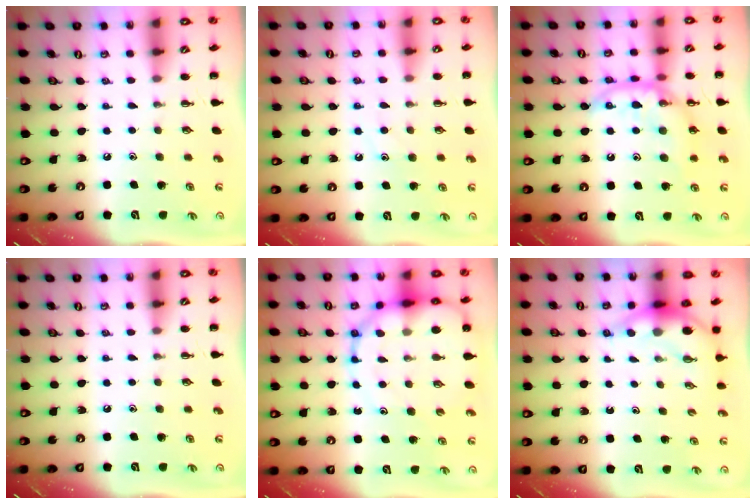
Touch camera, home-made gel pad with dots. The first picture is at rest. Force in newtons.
{"total": 7.7, "press": 7.6, "slide": 1.1}
{"total": 15.5, "press": 15.4, "slide": 1.2}
{"total": 0.0}
{"total": 15.1, "press": 14.6, "slide": 3.9}
{"total": 5.7, "press": 5.7, "slide": 0.7}